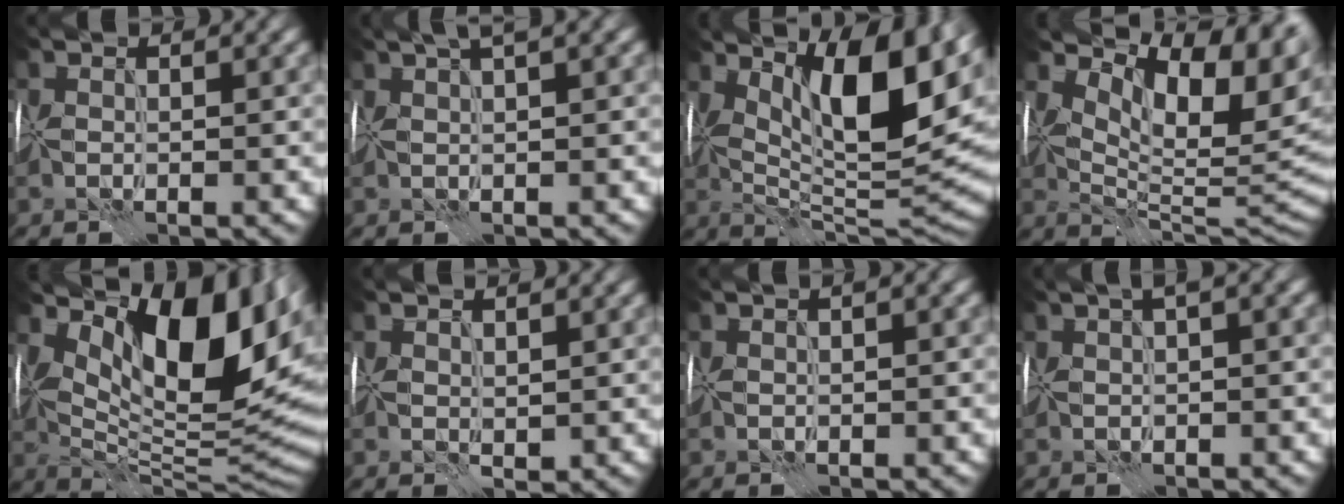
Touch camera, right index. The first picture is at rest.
{"total": 2.9, "force": [1.8, -0.1, 2.4], "torque": [-0.040, 0.012, 0.029]}
{"total": 13.3, "force": [4.1, 4.3, 11.9], "torque": [-0.175, -0.002, 0.064]}
{"total": 11.7, "force": [4.1, 5.8, 9.3], "torque": [-0.114, -0.006, 0.068]}
{"total": 14.9, "force": [4.6, 6.5, 12.7], "torque": [-0.185, 0.000, 0.079]}
{"total": 0.7, "force": [0.4, 0.0, 0.5], "torque": [-0.011, -0.003, 0.007]}
{"total": 1.1, "force": [0.2, 0.2, 1.1], "torque": [-0.017, 0.006, 0.003]}
{"total": 2.3, "force": [0.7, 0.3, 2.2], "torque": [-0.039, 0.011, 0.010]}